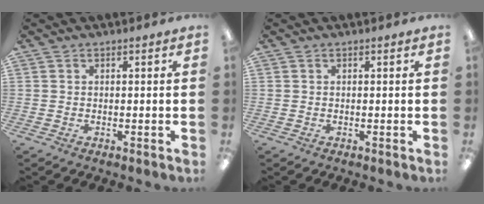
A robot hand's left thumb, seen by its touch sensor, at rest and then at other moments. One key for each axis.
{"total": 0.0}